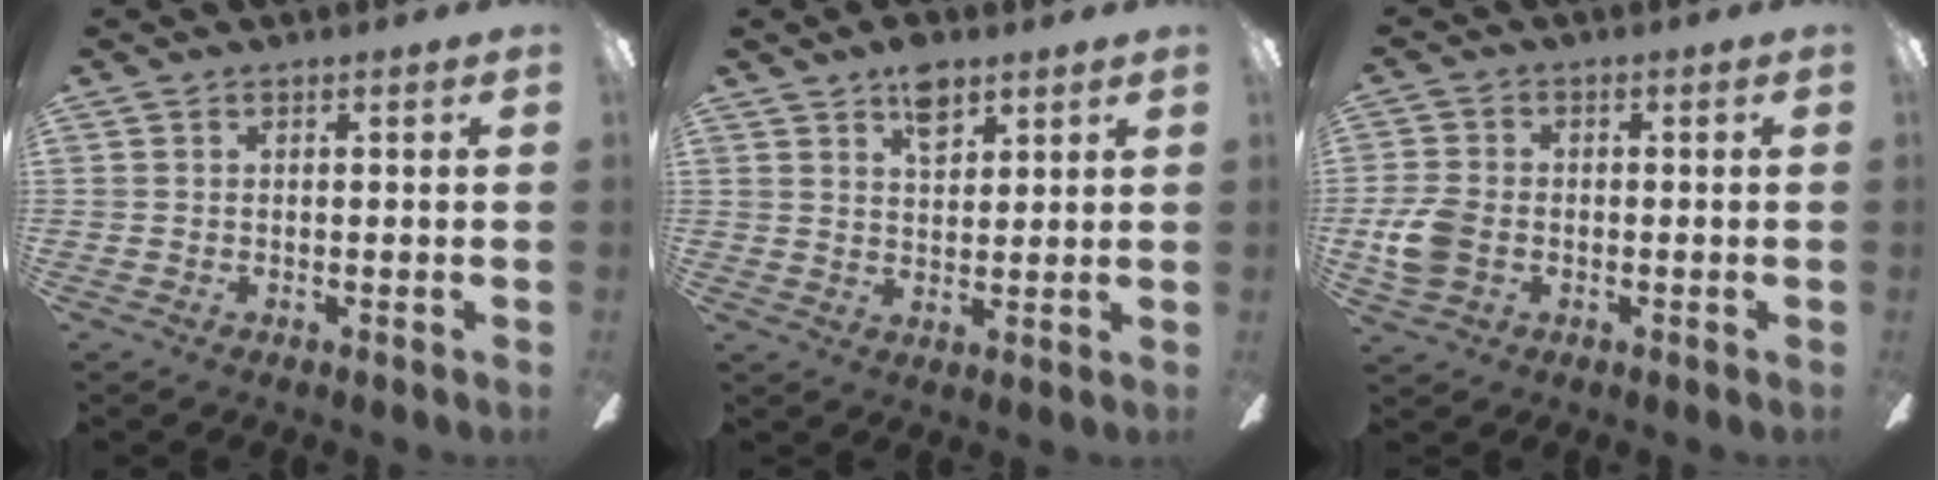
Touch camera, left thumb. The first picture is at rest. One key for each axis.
{"total": 6.7, "fx": 4.4, "fy": 3.4, "fz": 3.8, "tx": -0.054, "ty": -0.013, "tz": 0.075}
{"total": 7.3, "fx": -1.2, "fy": 5.5, "fz": 4.7, "tx": -0.110, "ty": 0.011, "tz": -0.023}